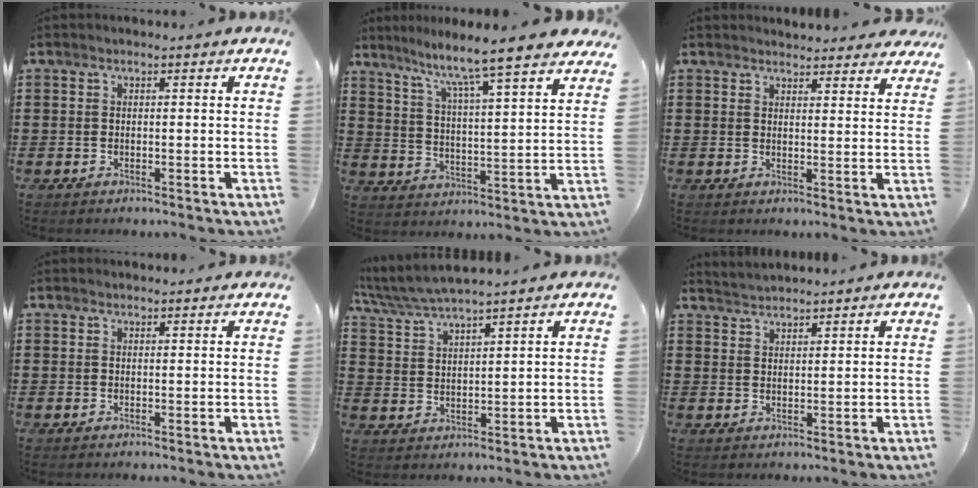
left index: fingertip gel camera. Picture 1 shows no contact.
{"total": 6.9, "force": [6.1, -1.1, 3.2], "torque": [-0.087, -0.051, 0.093]}
{"total": 3.4, "force": [3.3, 0.6, 0.4], "torque": [-0.002, -0.014, 0.060]}
{"total": 0.7, "force": [0.6, 0.1, 0.2], "torque": [-0.004, 0.001, 0.013]}
{"total": 4.7, "force": [4.3, -0.2, 1.8], "torque": [-0.050, -0.019, 0.076]}
{"total": 1.9, "force": [1.9, -0.2, -0.3], "torque": [0.000, 0.001, 0.038]}